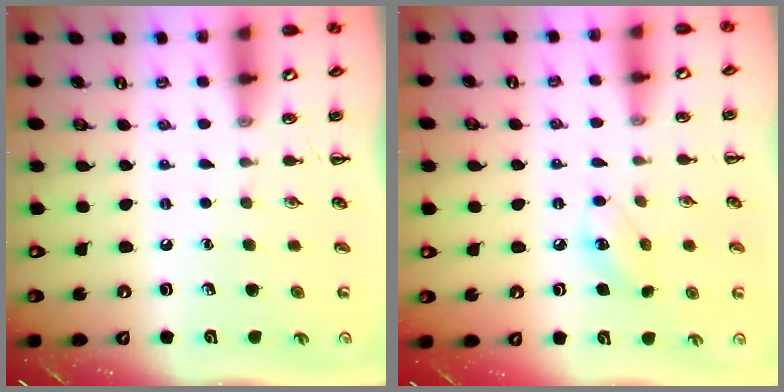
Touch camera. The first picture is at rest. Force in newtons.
{"total": 7.0, "press": 6.9, "slide": 1.5}